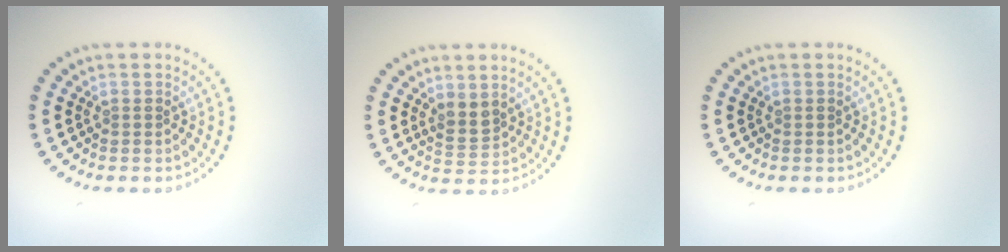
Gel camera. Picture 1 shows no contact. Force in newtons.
{"total": 1.9, "press": 1.6, "slide": 1.0}
{"total": 0.0}